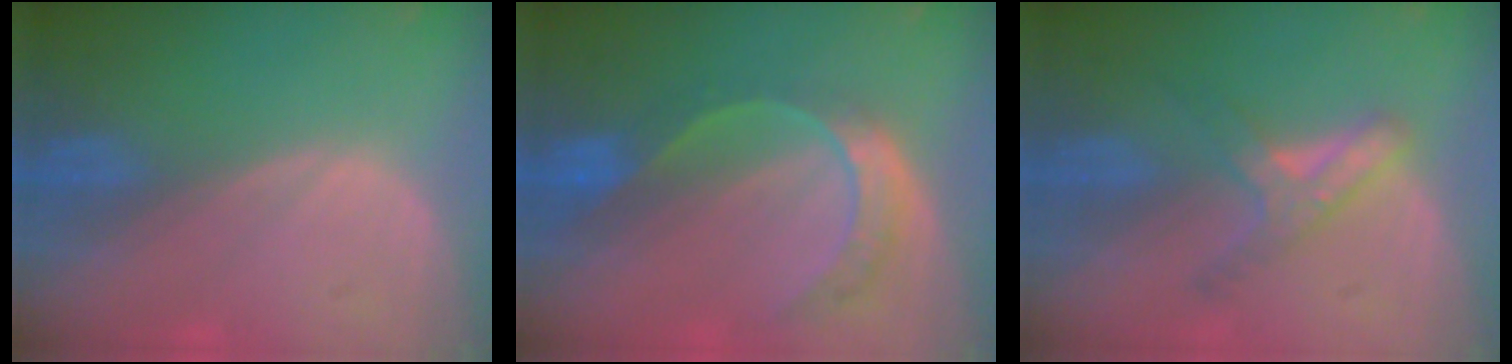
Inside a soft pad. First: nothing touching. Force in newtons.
{"total": 7.9, "press": 6.5, "slide": 4.4}
{"total": 5.1, "press": 5.1, "slide": 0.4}